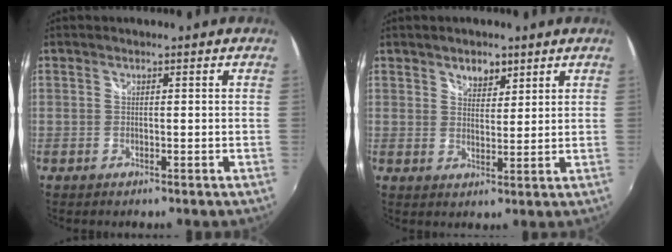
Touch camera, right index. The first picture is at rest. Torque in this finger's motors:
{"motor_torque": [0.00, 0.23, -0.05, 0.02]}